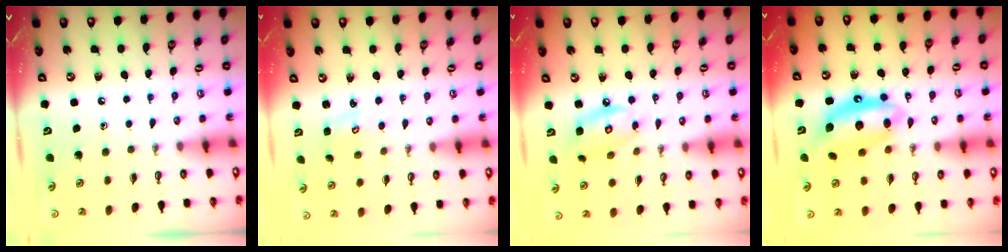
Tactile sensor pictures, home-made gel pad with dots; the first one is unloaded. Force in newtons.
{"total": 2.5, "press": 2.5, "slide": 0.3}
{"total": 8.7, "press": 8.7, "slide": 0.6}
{"total": 12.1, "press": 12.1, "slide": 1.0}